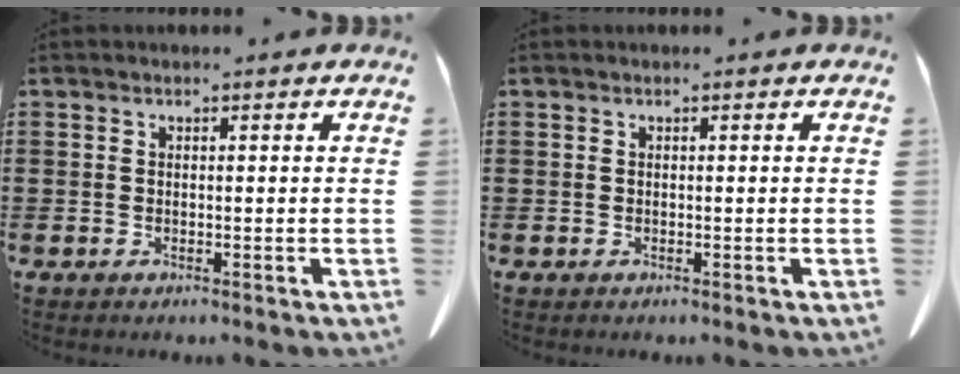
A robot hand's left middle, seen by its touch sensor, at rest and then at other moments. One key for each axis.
{"total": 0.0}